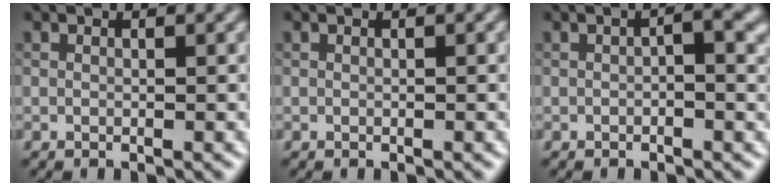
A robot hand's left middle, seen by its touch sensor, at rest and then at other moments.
{"total": 0.0}
{"total": 2.2, "force": [-0.1, 0.6, 2.1], "torque": [-0.031, 0.003, -0.003]}